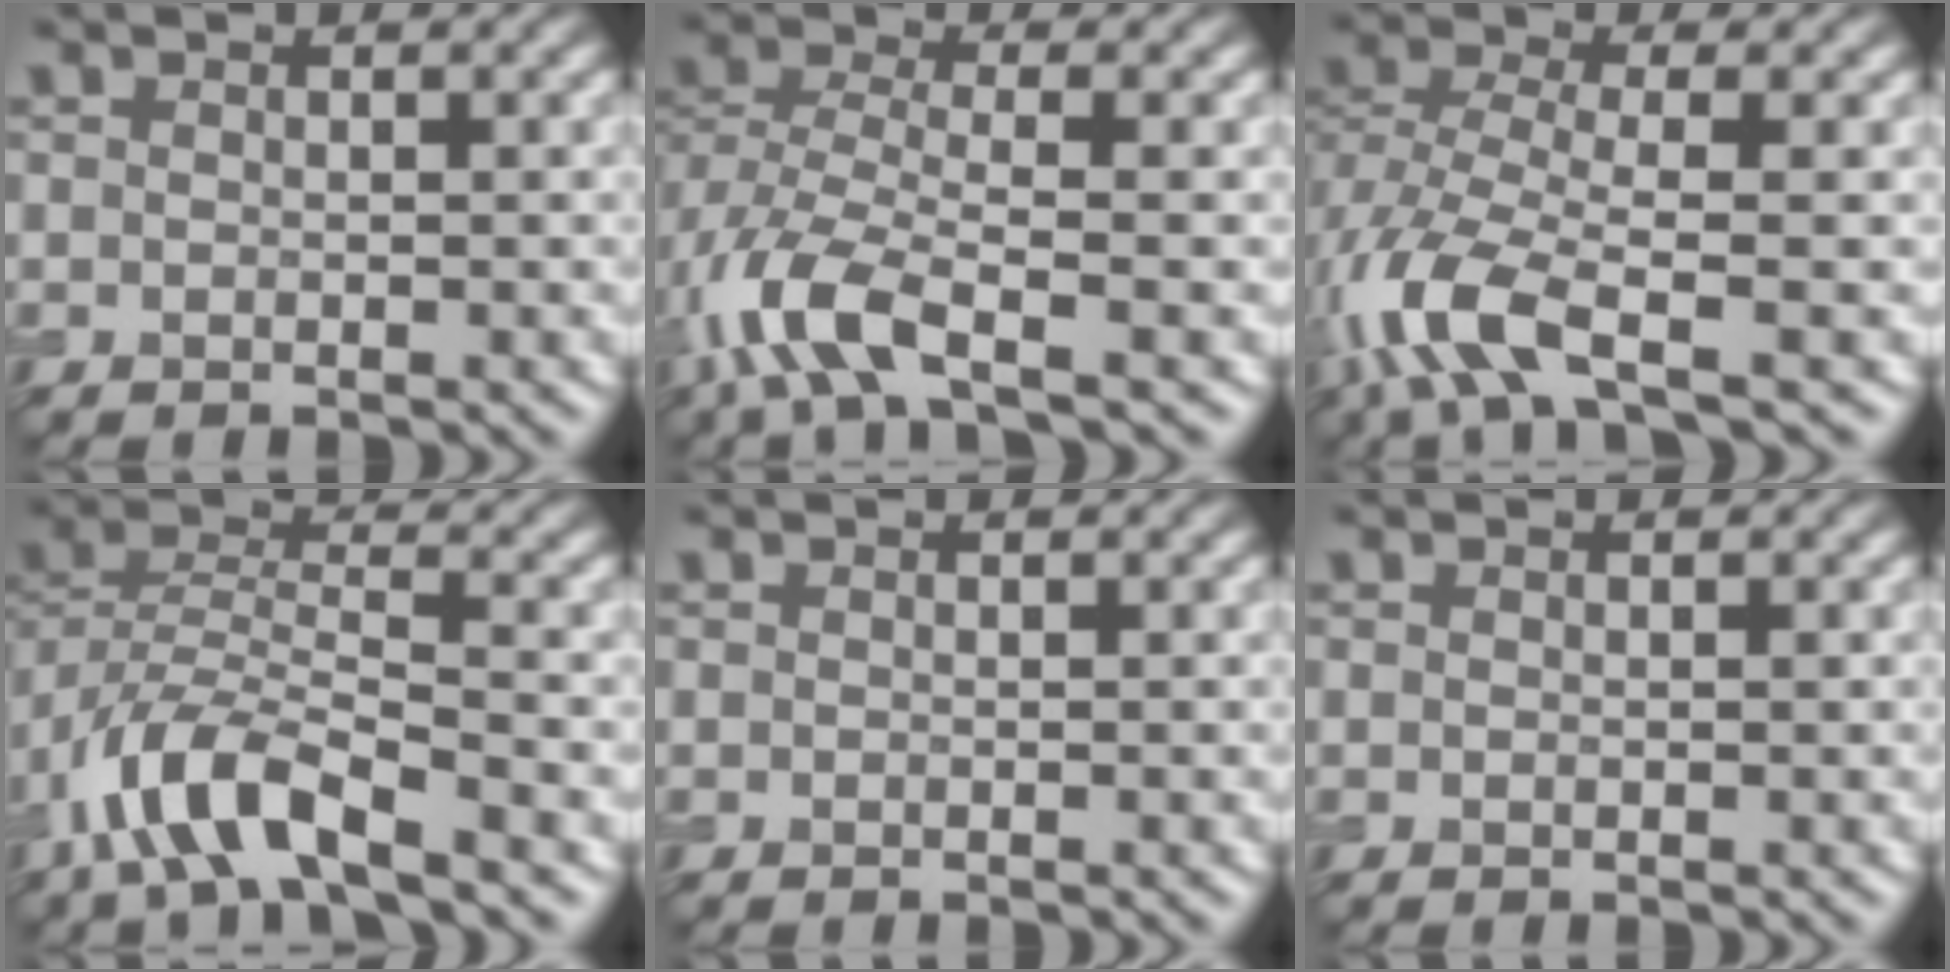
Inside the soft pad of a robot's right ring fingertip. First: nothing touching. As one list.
[{"total": 7.0, "force": [-3.5, 2.8, 5.4], "torque": [-0.130, -0.004, -0.081]}, {"total": 7.8, "force": [-3.5, 3.0, 6.2], "torque": [-0.153, 0.000, -0.083]}, {"total": 7.9, "force": [-4.7, 2.8, 5.6], "torque": [-0.111, 0.000, -0.097]}, {"total": 0.0}, {"total": 0.0}]